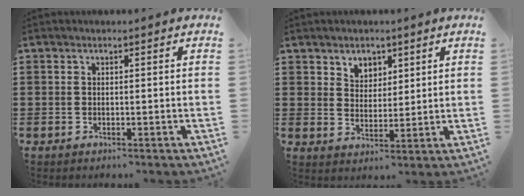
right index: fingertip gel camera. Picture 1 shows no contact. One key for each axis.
{"total": 3.8, "fx": 2.7, "fy": 2.7, "fz": 0.3, "tx": -0.020, "ty": 0.009, "tz": 0.051}